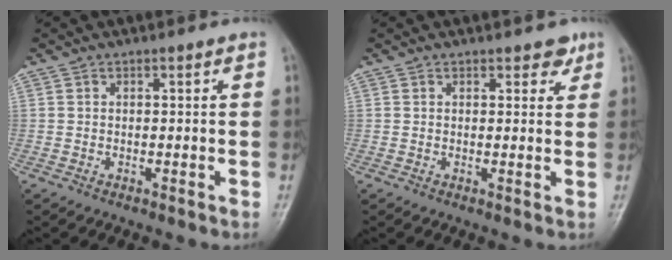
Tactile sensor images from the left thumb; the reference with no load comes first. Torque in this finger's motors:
{"motor_torque": [-0.27, -0.20, -0.27, -0.22, 0.03]}